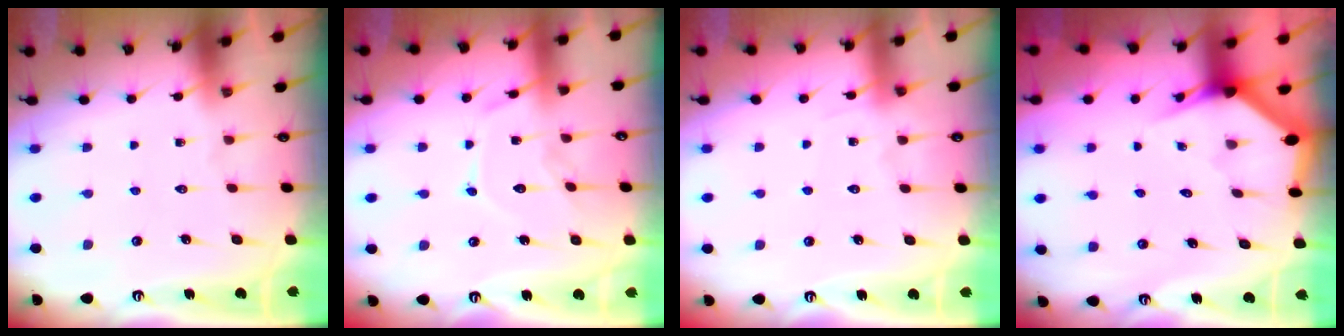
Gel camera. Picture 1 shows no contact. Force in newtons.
{"total": 10.8, "press": 10.8, "slide": 0.3}
{"total": 4.1, "press": 4.0, "slide": 0.5}
{"total": 2.9, "press": 2.9, "slide": 0.2}